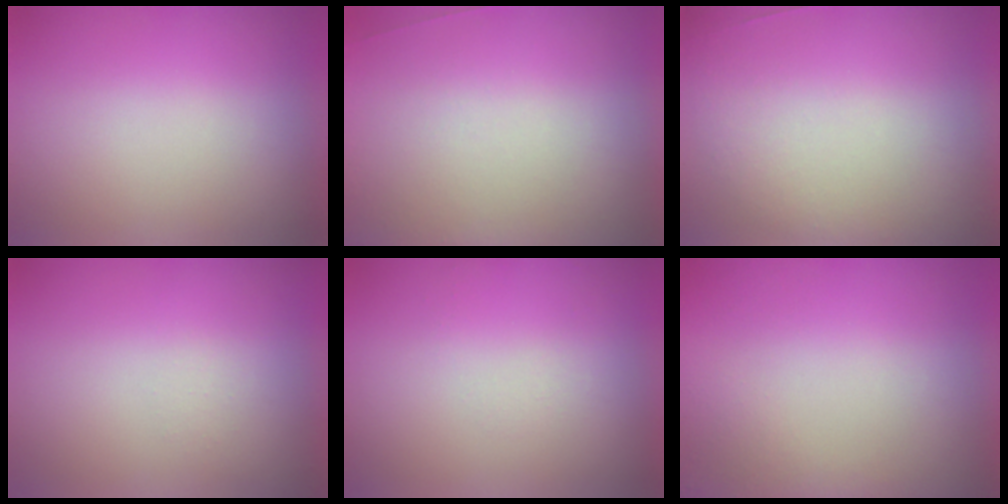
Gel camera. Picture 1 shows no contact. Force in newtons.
{"total": 6.9}
{"total": 2.6}
{"total": 1.3}
{"total": 1.1}
{"total": 8.2}